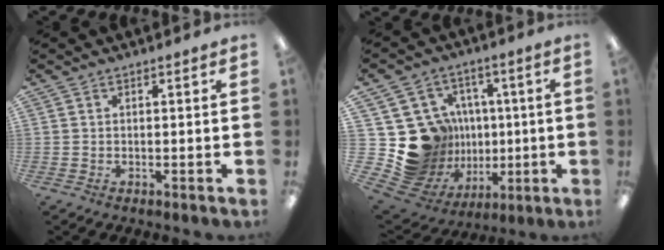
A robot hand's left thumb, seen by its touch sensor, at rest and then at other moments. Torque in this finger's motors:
{"motor_torque": [-0.30, 0.82, 0.20, -0.22, 0.03]}